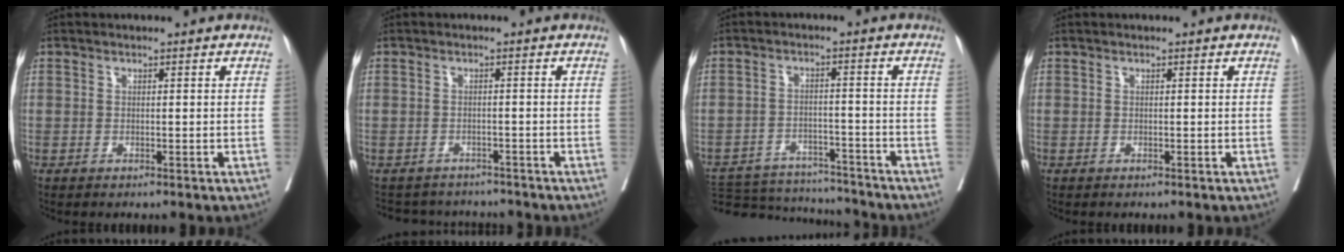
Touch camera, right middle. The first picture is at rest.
{"total": 6.7, "force": [-6.0, 3.0, 0.1], "torque": [0.006, 0.011, -0.080]}
{"total": 14.6, "force": [-13.7, 4.0, 3.1], "torque": [-0.053, 0.009, -0.193]}
{"total": 0.0}